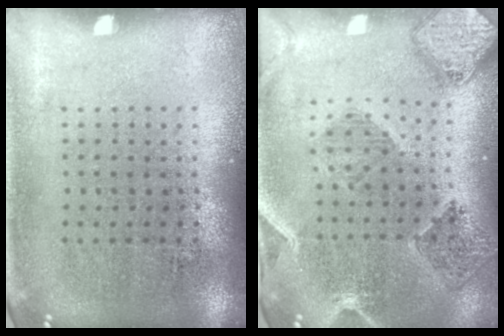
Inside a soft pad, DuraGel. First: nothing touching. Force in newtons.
{"total": 1.5, "press": 1.5, "slide": 0.2}